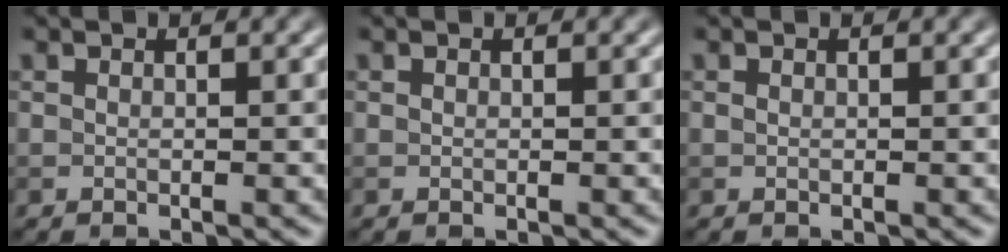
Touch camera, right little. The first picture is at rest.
{"total": 0.0}
{"total": 0.0}